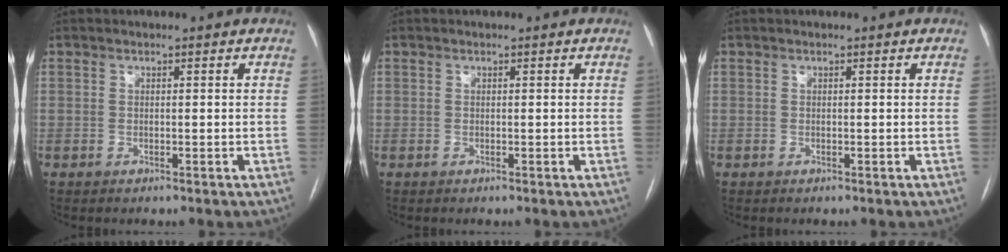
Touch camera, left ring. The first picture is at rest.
{"total": 0.0}
{"total": 0.0}